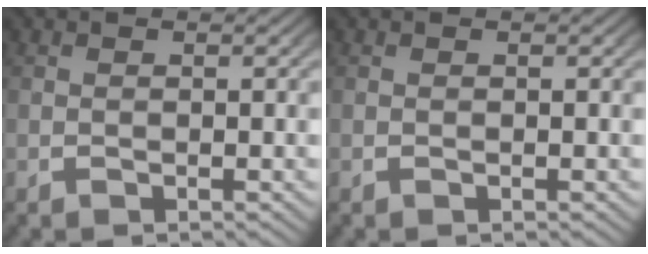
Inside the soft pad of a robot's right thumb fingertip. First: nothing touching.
{"total": 0.0}